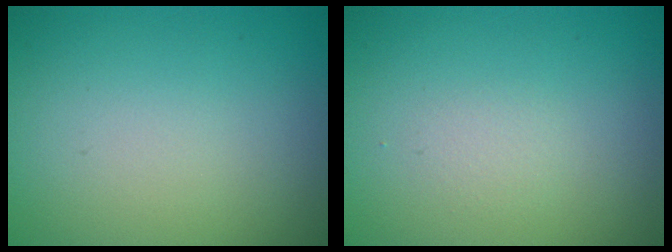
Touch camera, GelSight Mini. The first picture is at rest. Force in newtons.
{"total": 0.7, "press": 0.7, "slide": 0.0}